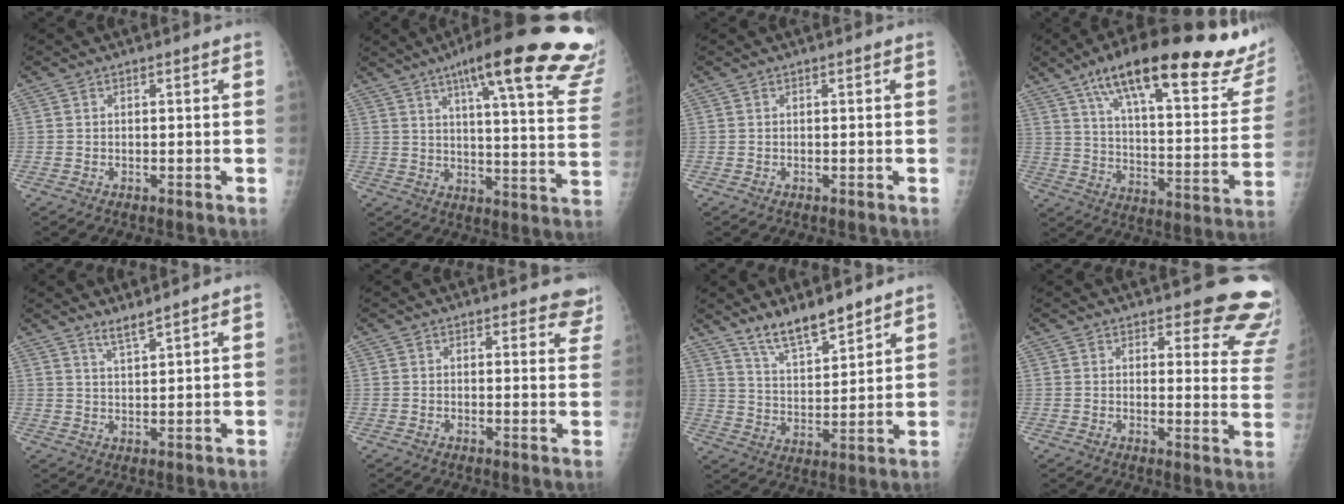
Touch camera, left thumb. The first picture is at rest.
{"total": 27.9, "force": [18.8, 4.1, 20.2], "torque": [-0.232, -0.073, 0.236]}
{"total": 0.0}
{"total": 31.7, "force": [19.8, 8.6, 23.2], "torque": [-0.307, -0.037, 0.287]}
{"total": 3.0, "force": [2.6, -0.2, 1.5], "torque": [-0.029, -0.023, 0.053]}
{"total": 5.2, "force": [4.7, 2.0, 1.1], "torque": [0.025, -0.025, 0.032]}
{"total": 9.8, "force": [7.9, 2.6, 5.1], "torque": [-0.074, -0.056, 0.151]}
{"total": 12.6, "force": [11.4, 3.5, 3.8], "torque": [0.009, -0.099, 0.101]}